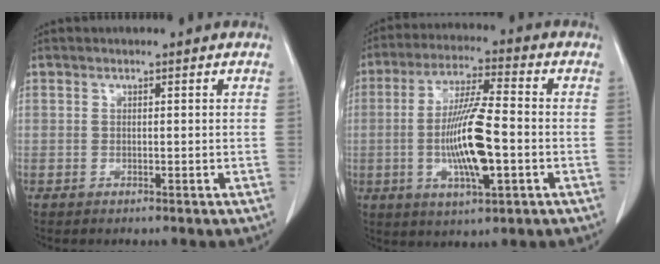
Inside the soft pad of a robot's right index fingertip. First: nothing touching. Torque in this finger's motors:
{"motor_torque": [1.50, -0.29, 0.31, 0.11]}